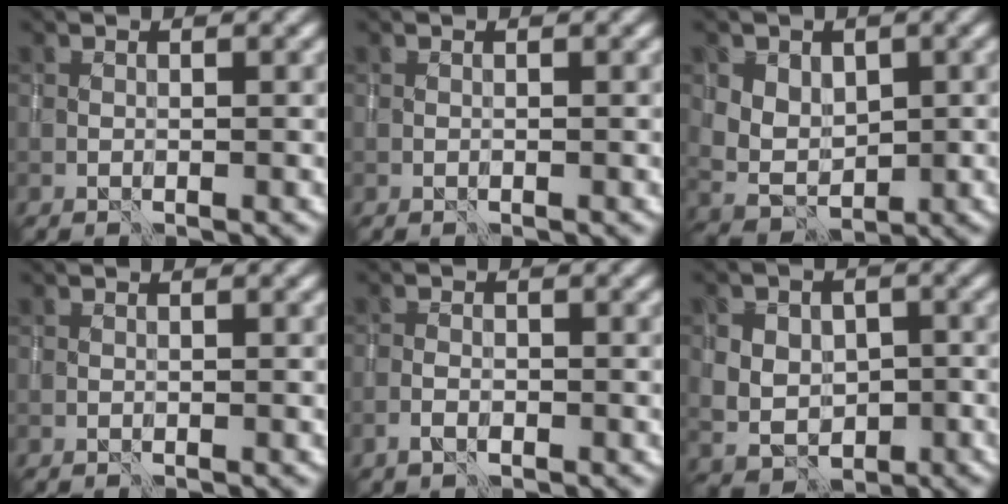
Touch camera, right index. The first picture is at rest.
{"total": 0.0}
{"total": 3.8, "force": [1.1, 3.1, 2.0], "torque": [-0.025, -0.001, 0.026]}
{"total": 0.0}
{"total": 1.2, "force": [-0.8, 0.7, 0.6], "torque": [-0.007, 0.005, -0.019]}
{"total": 6.2, "force": [0.3, 5.2, 3.3], "torque": [-0.037, 0.014, -0.008]}